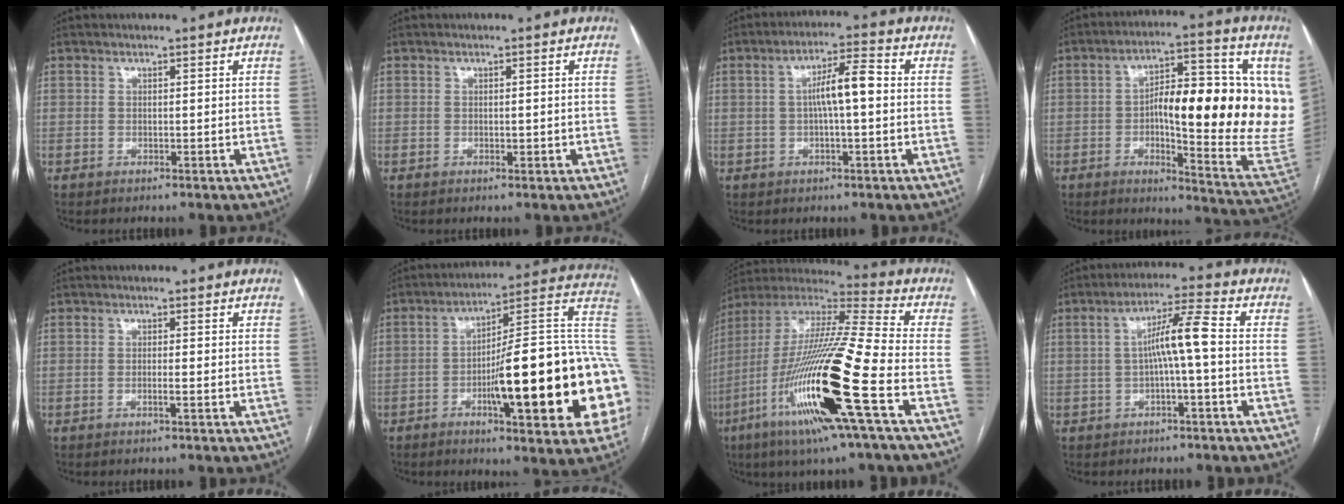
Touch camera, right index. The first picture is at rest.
{"total": 0.9, "force": [-0.3, 0.4, 0.8], "torque": [-0.014, -0.001, -0.002]}
{"total": 6.5, "force": [0.2, 0.9, 6.4], "torque": [-0.114, 0.018, 0.001]}
{"total": 23.1, "force": [2.6, 5.3, 22.3], "torque": [-0.247, 0.030, 0.043]}
{"total": 1.2, "force": [-0.6, -0.1, 1.1], "torque": [-0.020, 0.001, -0.010]}
{"total": 26.5, "force": [-5.1, 3.1, 25.8], "torque": [-0.284, 0.009, -0.077]}
{"total": 24.9, "force": [-8.5, 0.9, 23.4], "torque": [-0.472, -0.037, -0.163]}
{"total": 6.6, "force": [-0.5, -0.1, 6.5], "torque": [-0.115, 0.022, -0.007]}